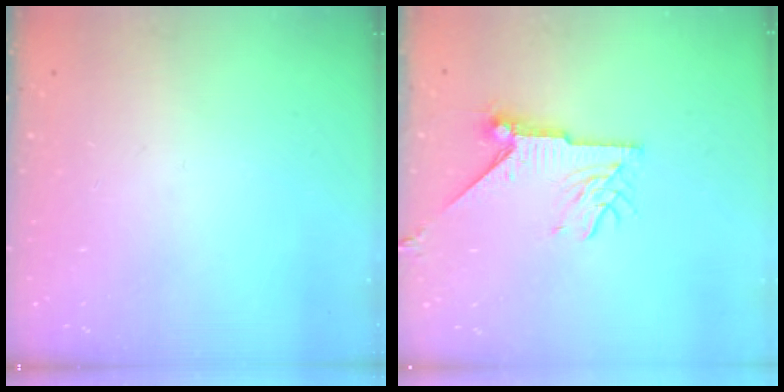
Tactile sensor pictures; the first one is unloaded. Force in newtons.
{"total": 8.8, "press": 8.8, "slide": 0.1}